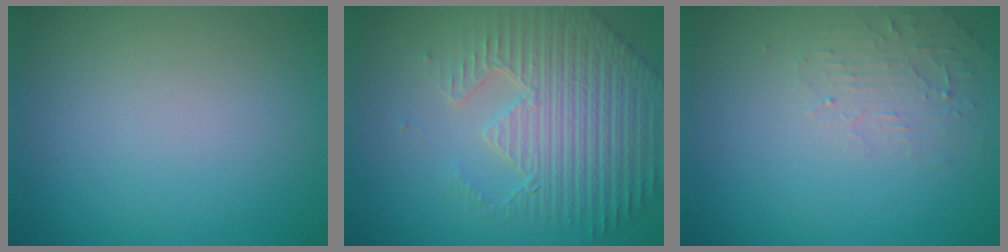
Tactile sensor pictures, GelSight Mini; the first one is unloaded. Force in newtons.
{"total": 6.7, "press": 5.3, "slide": 4.2}
{"total": 2.0, "press": 1.9, "slide": 0.4}